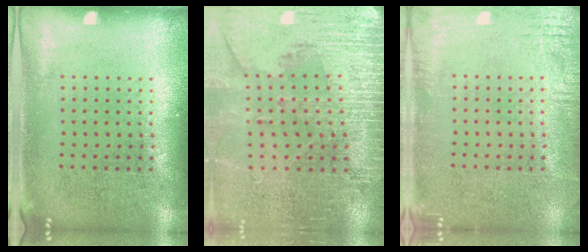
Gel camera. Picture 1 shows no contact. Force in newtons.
{"total": 3.1, "press": 3.1, "slide": 0.2}
{"total": 2.3, "press": 2.3, "slide": 0.3}